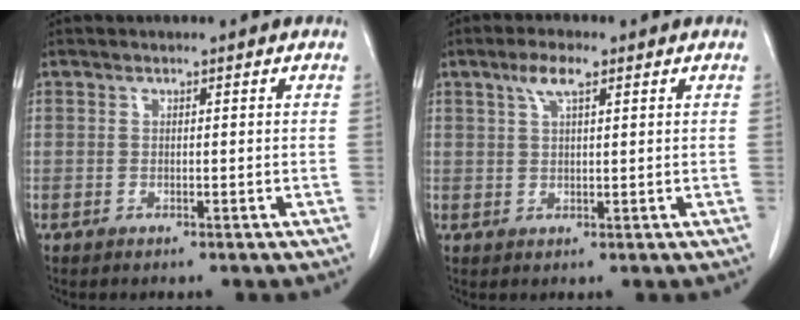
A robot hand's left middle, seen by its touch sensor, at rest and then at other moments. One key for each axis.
{"total": 3.6, "fx": 2.1, "fy": 0.8, "fz": 2.9, "tx": -0.063, "ty": 0.008, "tz": 0.042}